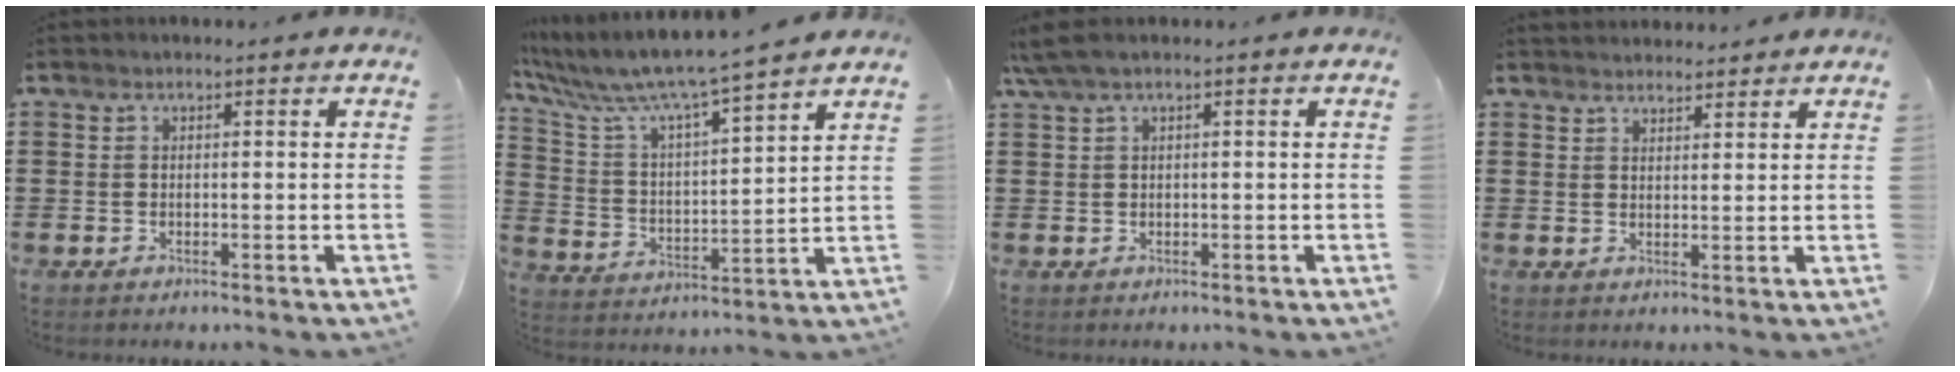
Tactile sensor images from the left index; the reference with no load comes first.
{"total": 7.1, "force": [6.4, -0.2, 3.2], "torque": [-0.093, -0.048, 0.102]}
{"total": 2.2, "force": [0.7, 0.3, 2.0], "torque": [-0.045, -0.003, 0.010]}
{"total": 2.3, "force": [2.2, 0.3, -0.3], "torque": [-0.002, -0.002, 0.043]}